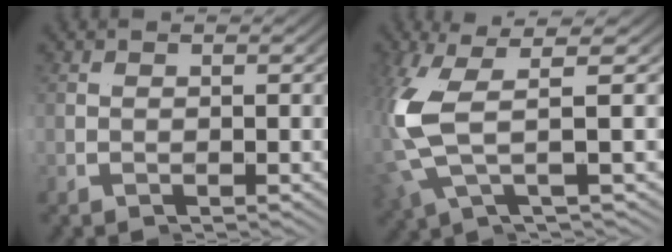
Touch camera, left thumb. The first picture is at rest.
{"total": 4.0, "force": [1.2, -1.0, 3.7], "torque": [-0.114, 0.017, 0.025]}